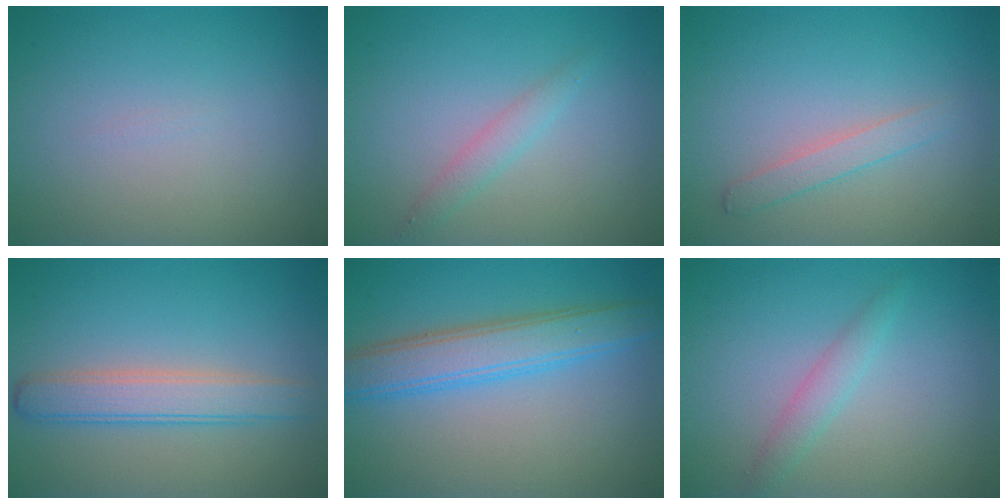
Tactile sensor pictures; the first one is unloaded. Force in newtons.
{"total": 1.5, "press": 1.5, "slide": 0.1}
{"total": 1.7, "press": 1.7, "slide": 0.1}
{"total": 3.7, "press": 3.7, "slide": 0.1}
{"total": 4.9, "press": 4.9, "slide": 0.1}
{"total": 1.7, "press": 1.7, "slide": 0.1}